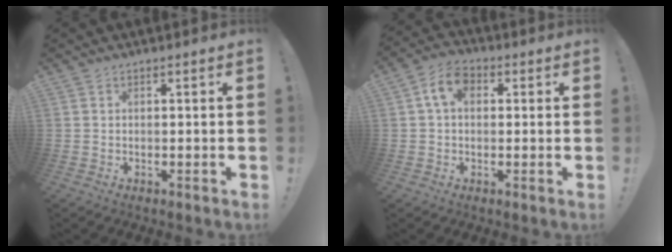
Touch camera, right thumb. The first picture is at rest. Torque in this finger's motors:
{"motor_torque": [1.07, 0.97, 0.65, 0.08, 0.00]}